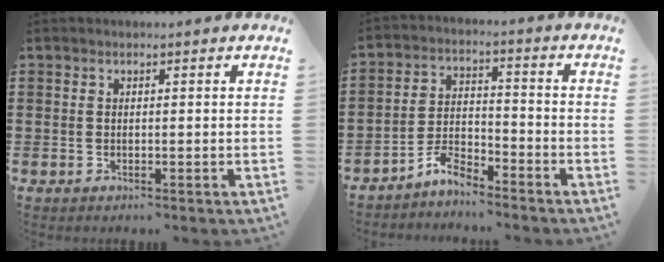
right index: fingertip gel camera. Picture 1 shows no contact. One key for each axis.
{"total": 4.8, "fx": -4.4, "fy": 1.3, "fz": 1.5, "tx": -0.044, "ty": 0.006, "tz": -0.090}